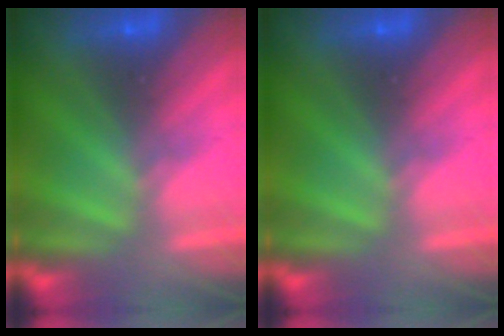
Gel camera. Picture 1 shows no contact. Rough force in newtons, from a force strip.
{"total": 0.0}